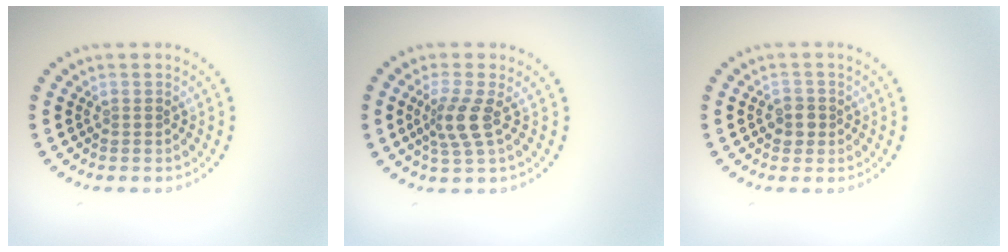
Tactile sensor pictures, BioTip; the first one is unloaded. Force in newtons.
{"total": 2.8, "press": 2.2, "slide": 1.8}
{"total": 1.6, "press": 1.5, "slide": 0.6}